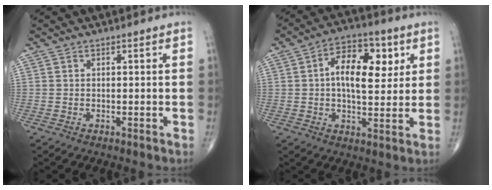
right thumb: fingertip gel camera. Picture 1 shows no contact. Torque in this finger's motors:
{"motor_torque": [-0.53, 1.09, 0.12, -0.03, 0.11]}